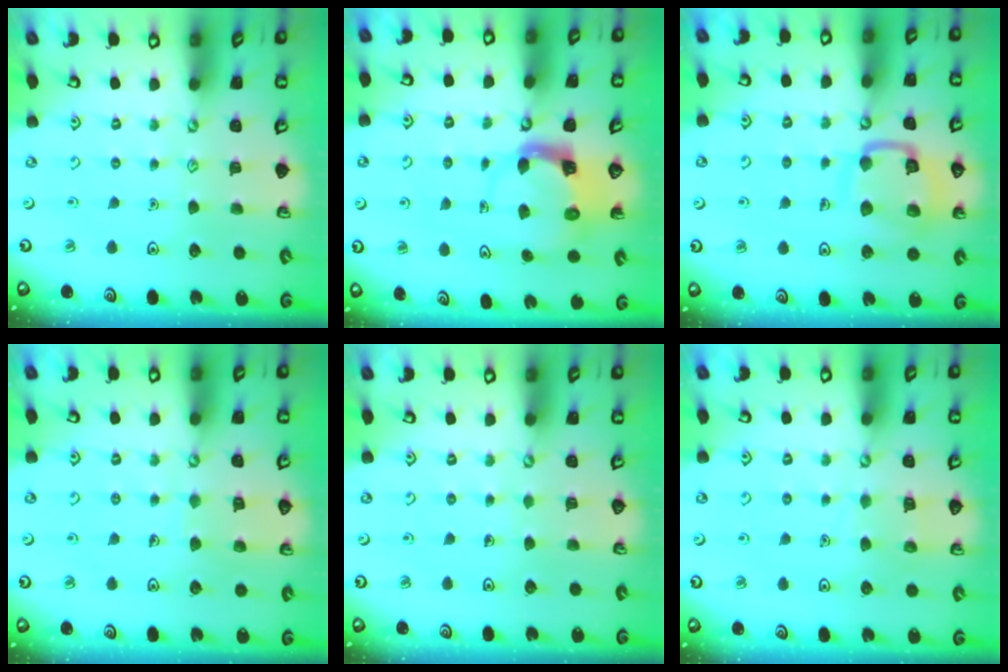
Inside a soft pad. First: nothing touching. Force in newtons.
{"total": 4.0, "press": 4.0, "slide": 0.5}
{"total": 14.0, "press": 13.9, "slide": 1.3}
{"total": 5.7, "press": 5.7, "slide": 0.5}
{"total": 0.8, "press": 0.8, "slide": 0.3}
{"total": 4.5, "press": 4.5, "slide": 0.4}